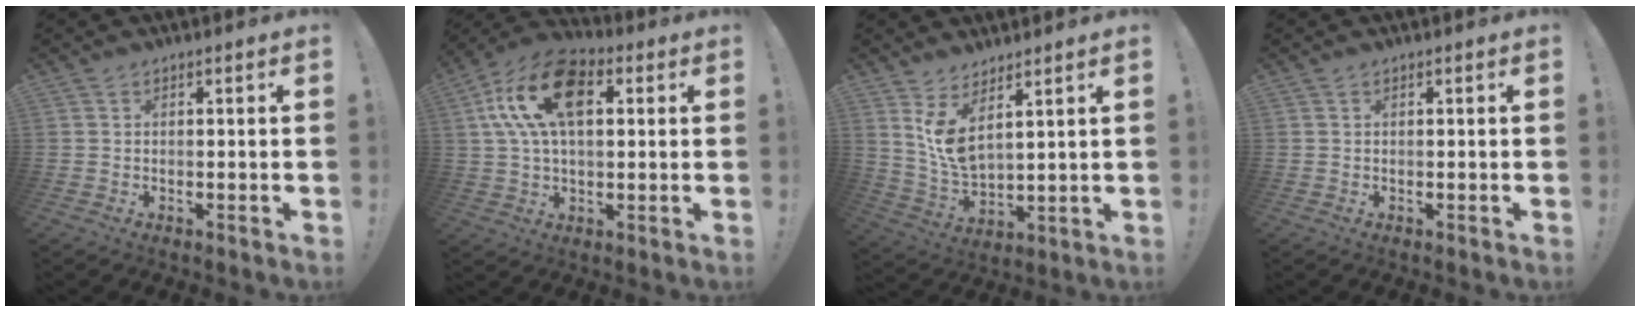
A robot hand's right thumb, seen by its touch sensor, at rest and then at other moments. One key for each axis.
{"total": 17.7, "fx": 5.3, "fy": 10.0, "fz": 13.7, "tx": -0.259, "ty": 0.001, "tz": 0.091}
{"total": 8.8, "fx": 5.7, "fy": 3.1, "fz": 5.9, "tx": -0.116, "ty": -0.040, "tz": 0.108}
{"total": 0.0}